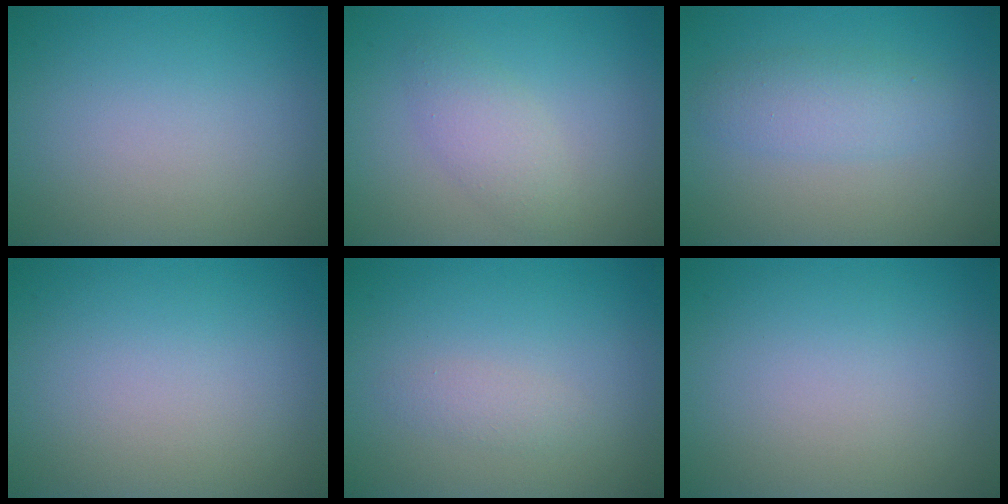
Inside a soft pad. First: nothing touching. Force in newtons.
{"total": 2.2, "press": 2.2, "slide": 0.2}
{"total": 2.8, "press": 2.8, "slide": 0.1}
{"total": 0.0}
{"total": 1.1, "press": 1.1, "slide": 0.0}
{"total": 0.0}